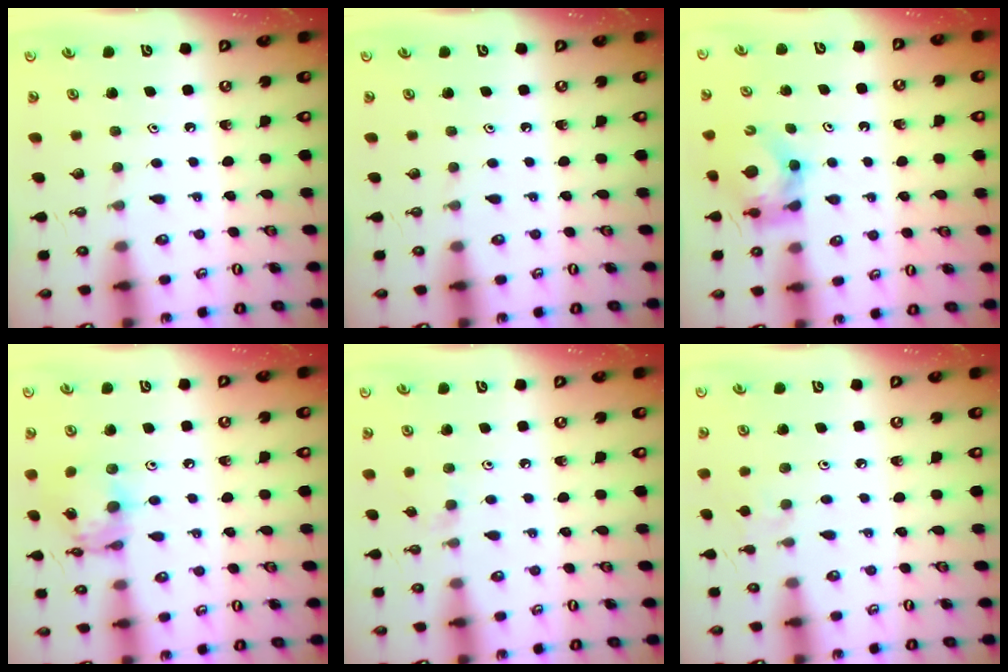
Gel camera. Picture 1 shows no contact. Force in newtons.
{"total": 0.0}
{"total": 7.4, "press": 7.4, "slide": 0.6}
{"total": 13.3, "press": 13.3, "slide": 1.2}
{"total": 3.6, "press": 3.6, "slide": 0.5}
{"total": 2.9, "press": 2.9, "slide": 0.6}